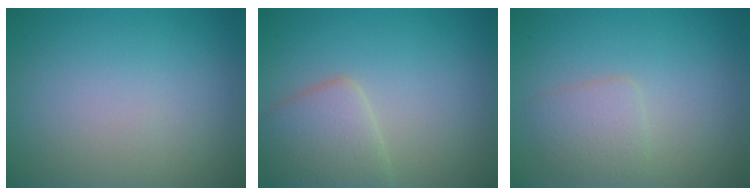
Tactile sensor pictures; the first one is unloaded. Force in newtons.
{"total": 3.7, "press": 3.7, "slide": 0.2}
{"total": 2.1, "press": 2.1, "slide": 0.1}